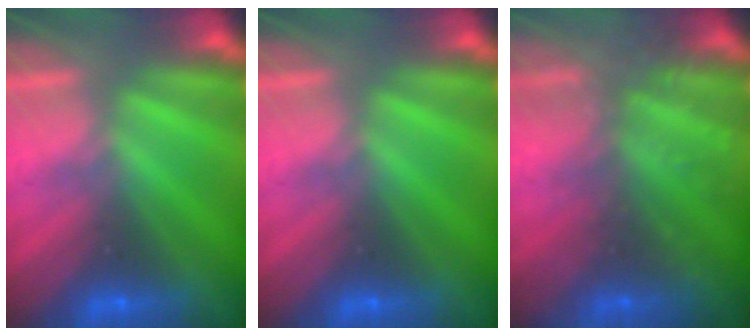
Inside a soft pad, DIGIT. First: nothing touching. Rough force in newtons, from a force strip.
{"total": 0.0}
{"total": 8.7}